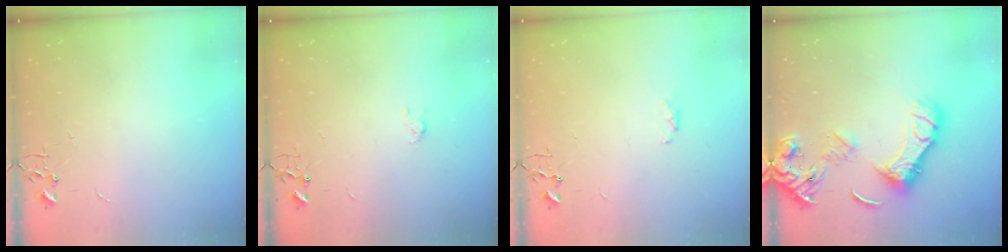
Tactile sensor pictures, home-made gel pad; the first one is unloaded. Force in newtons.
{"total": 3.1, "press": 3.0, "slide": 0.7}
{"total": 3.5, "press": 3.4, "slide": 1.0}
{"total": 18.4, "press": 18.3, "slide": 2.3}